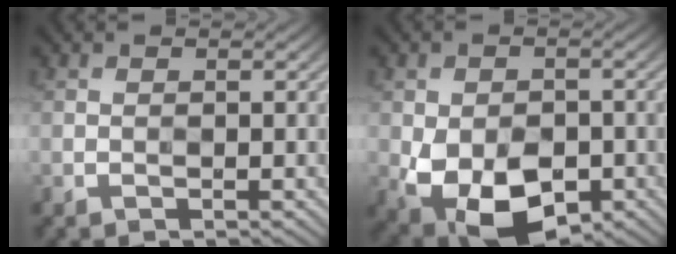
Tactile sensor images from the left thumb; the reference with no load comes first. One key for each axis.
{"total": 11.1, "fx": -3.9, "fy": 7.1, "fz": 7.6, "tx": -0.150, "ty": -0.038, "tz": -0.057}